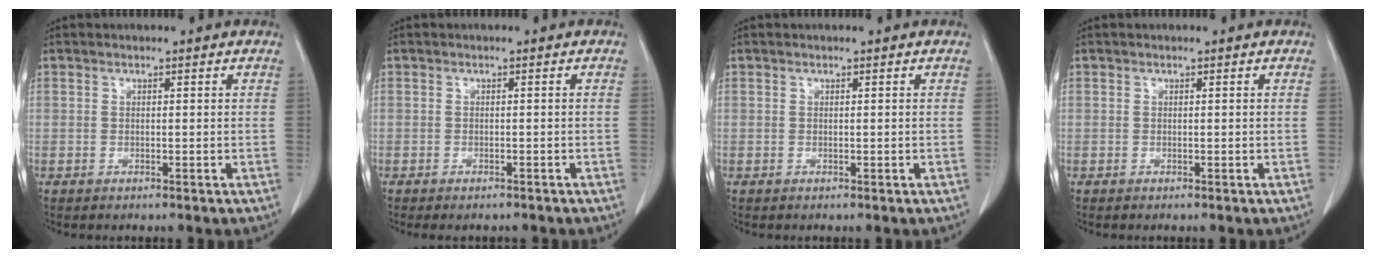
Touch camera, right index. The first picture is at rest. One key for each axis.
{"total": 1.0, "fx": -0.8, "fy": 0.1, "fz": 0.6, "tx": -0.008, "ty": -0.003, "tz": -0.009}
{"total": 0.0}
{"total": 0.0}